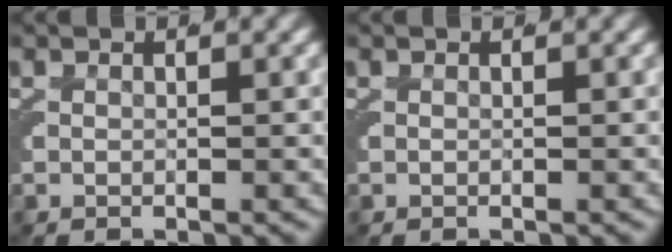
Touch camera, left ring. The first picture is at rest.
{"total": 0.0}